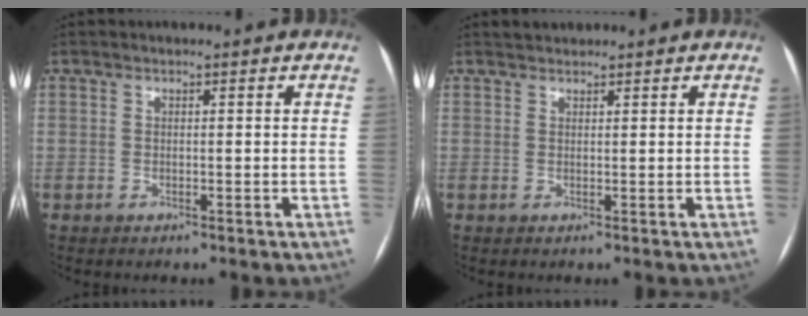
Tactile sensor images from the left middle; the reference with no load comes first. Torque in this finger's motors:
{"motor_torque": [0.09, -0.15, -0.12, -0.01]}